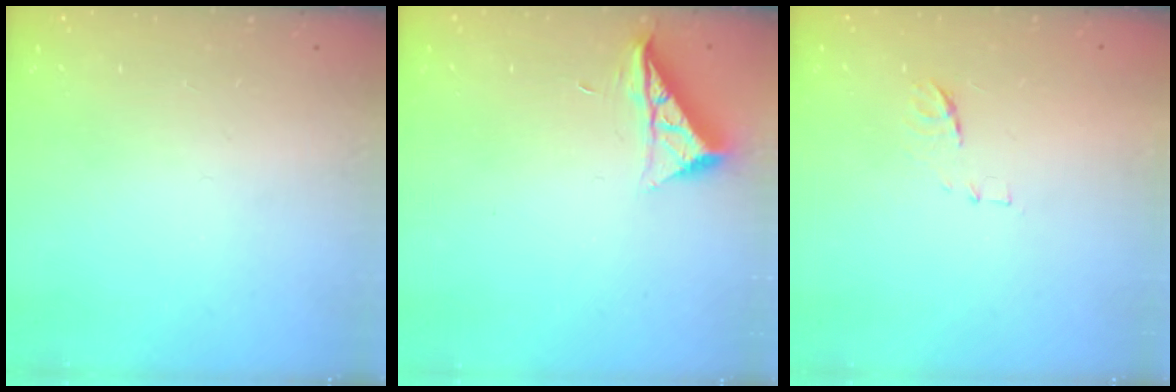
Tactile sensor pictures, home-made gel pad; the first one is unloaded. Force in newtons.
{"total": 6.6, "press": 6.6, "slide": 0.3}
{"total": 6.8, "press": 6.8, "slide": 0.5}